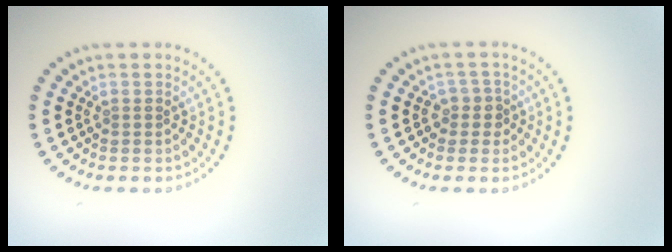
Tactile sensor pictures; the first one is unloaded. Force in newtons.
{"total": 1.9, "press": 1.6, "slide": 1.1}